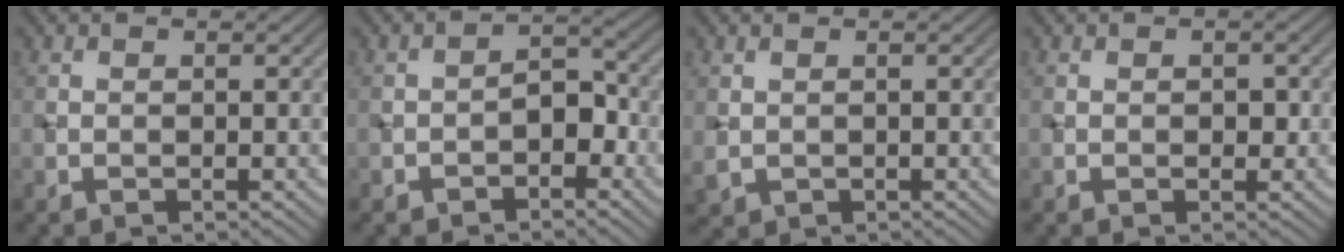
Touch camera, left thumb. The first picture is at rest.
{"total": 3.5, "force": [-1.9, 1.9, 2.2], "torque": [-0.028, 0.015, -0.034]}
{"total": 1.4, "force": [0.1, 1.3, 0.6], "torque": [-0.019, -0.008, 0.007]}
{"total": 1.4, "force": [-0.2, 0.9, 1.1], "torque": [-0.012, -0.001, -0.005]}